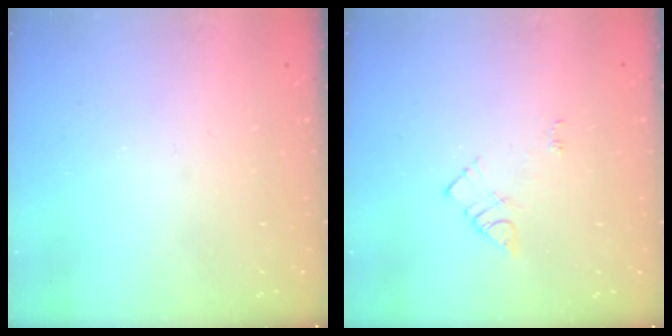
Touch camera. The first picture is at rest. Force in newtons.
{"total": 5.4, "press": 5.4, "slide": 0.8}